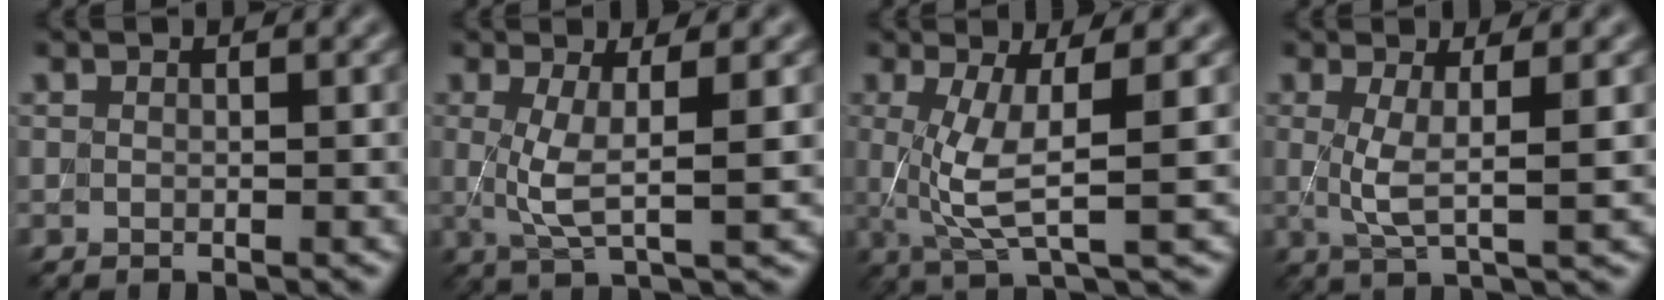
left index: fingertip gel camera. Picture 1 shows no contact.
{"total": 4.0, "force": [0.6, 0.8, 3.9], "torque": [-0.079, 0.001, 0.010]}
{"total": 5.6, "force": [0.5, 1.3, 5.4], "torque": [-0.108, 0.002, 0.012]}
{"total": 3.5, "force": [0.5, 0.7, 3.4], "torque": [-0.068, -0.002, 0.009]}